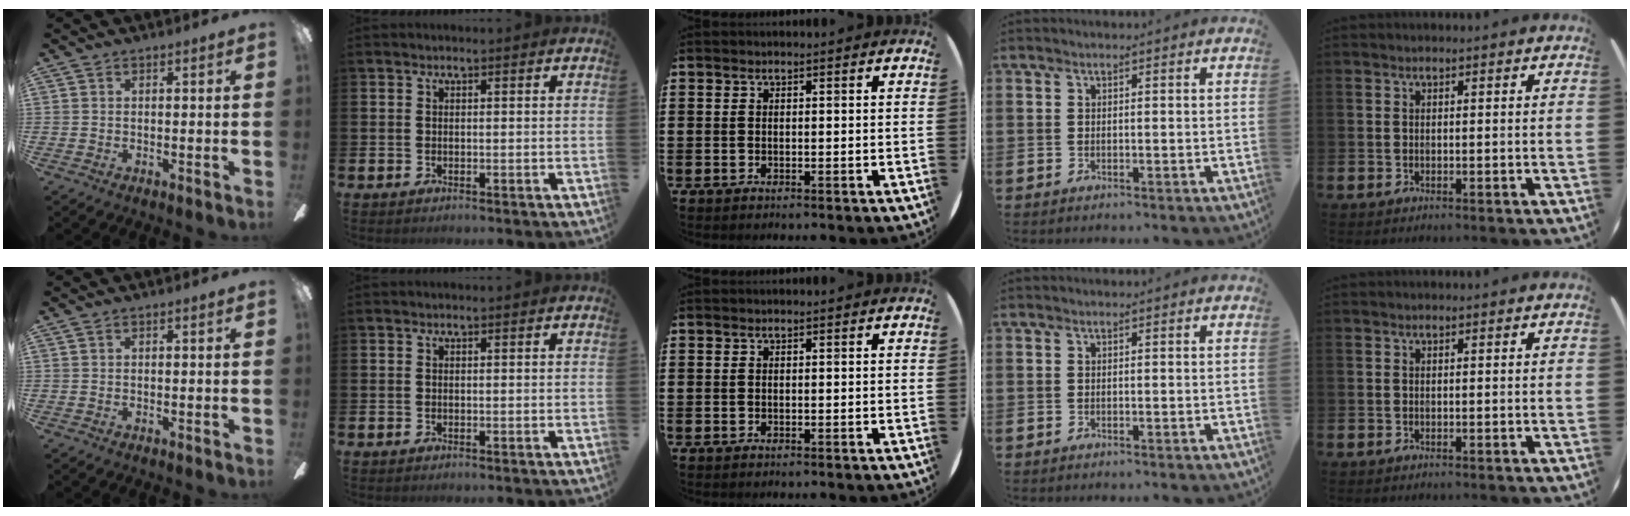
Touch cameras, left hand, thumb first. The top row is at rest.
{}